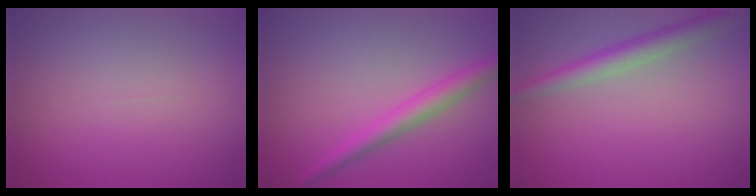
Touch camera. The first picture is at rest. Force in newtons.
{"total": 2.9, "press": 2.9, "slide": 0.1}
{"total": 2.9, "press": 2.9, "slide": 0.2}